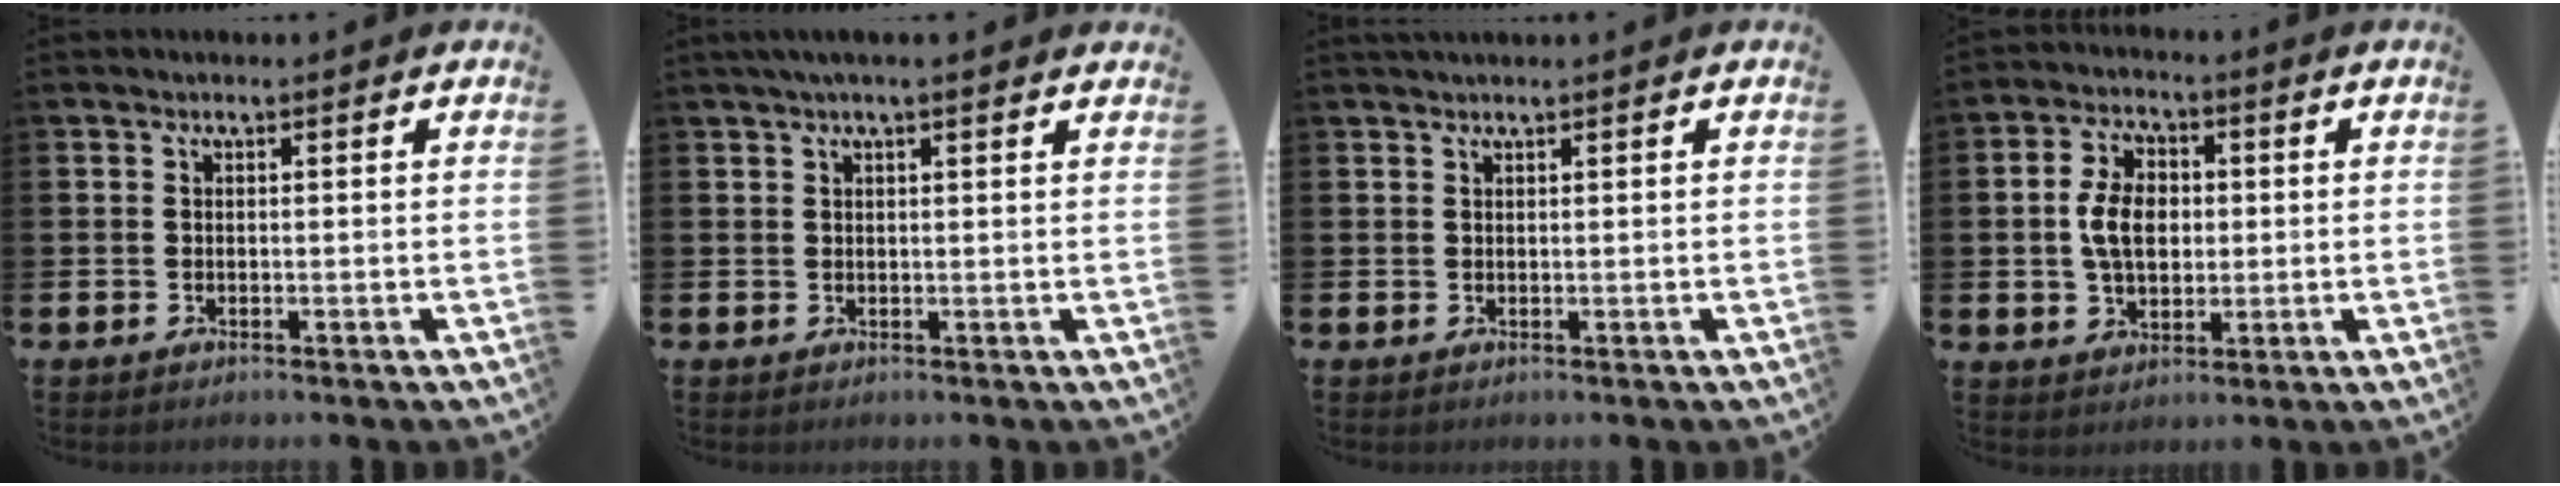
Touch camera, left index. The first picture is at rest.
{"total": 2.0, "force": [1.6, 0.0, 1.2], "torque": [-0.022, 0.002, 0.029]}
{"total": 0.7, "force": [0.6, -0.1, 0.3], "torque": [-0.007, 0.001, 0.012]}
{"total": 6.5, "force": [0.9, 4.5, 4.7], "torque": [-0.087, 0.015, 0.012]}